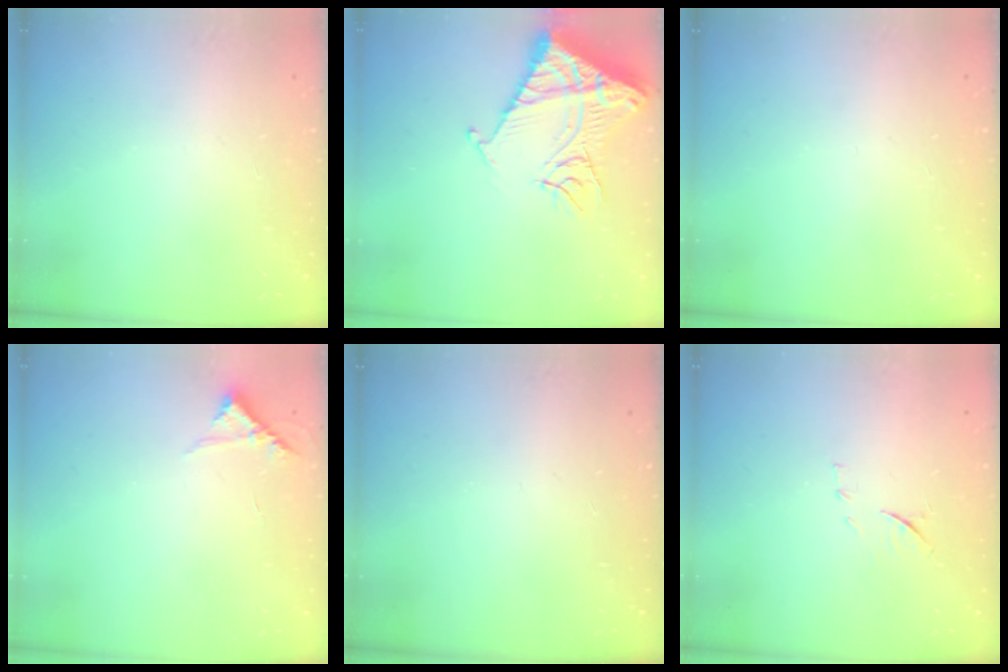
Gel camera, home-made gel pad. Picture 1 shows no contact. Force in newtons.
{"total": 15.7, "press": 15.6, "slide": 1.7}
{"total": 0.0}
{"total": 5.0, "press": 5.0, "slide": 0.4}
{"total": 0.0}
{"total": 8.5, "press": 8.4, "slide": 1.0}